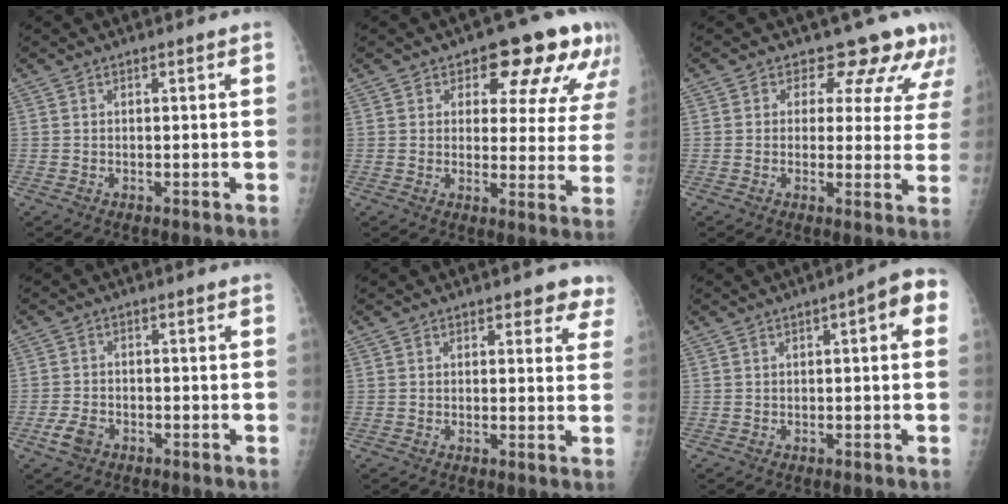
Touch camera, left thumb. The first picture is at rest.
{"total": 14.1, "force": [8.3, 7.3, 8.8], "torque": [-0.050, -0.034, 0.093]}
{"total": 10.1, "force": [8.5, 5.2, 2.0], "torque": [0.029, -0.040, 0.072]}
{"total": 3.5, "force": [-2.0, 2.3, 1.8], "torque": [-0.034, 0.008, -0.034]}
{"total": 4.9, "force": [3.9, 2.6, 1.5], "torque": [0.028, -0.020, 0.035]}
{"total": 6.4, "force": [1.9, 2.0, 5.8], "torque": [-0.063, 0.016, 0.017]}